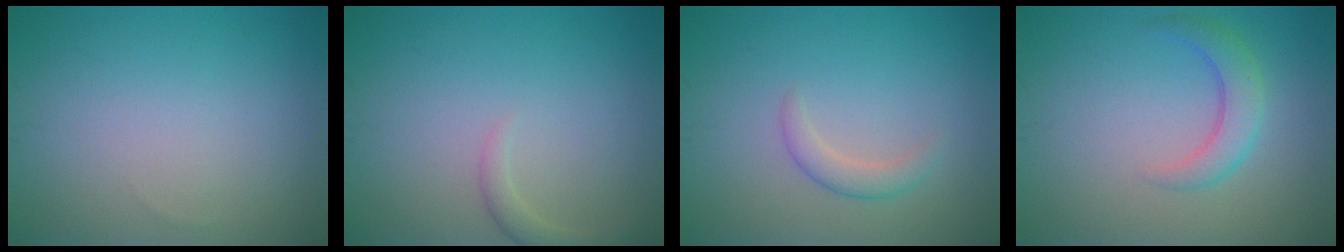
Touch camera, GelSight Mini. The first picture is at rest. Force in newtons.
{"total": 1.5, "press": 1.5, "slide": 0.2}
{"total": 1.7, "press": 1.7, "slide": 0.1}
{"total": 2.8, "press": 2.8, "slide": 0.1}